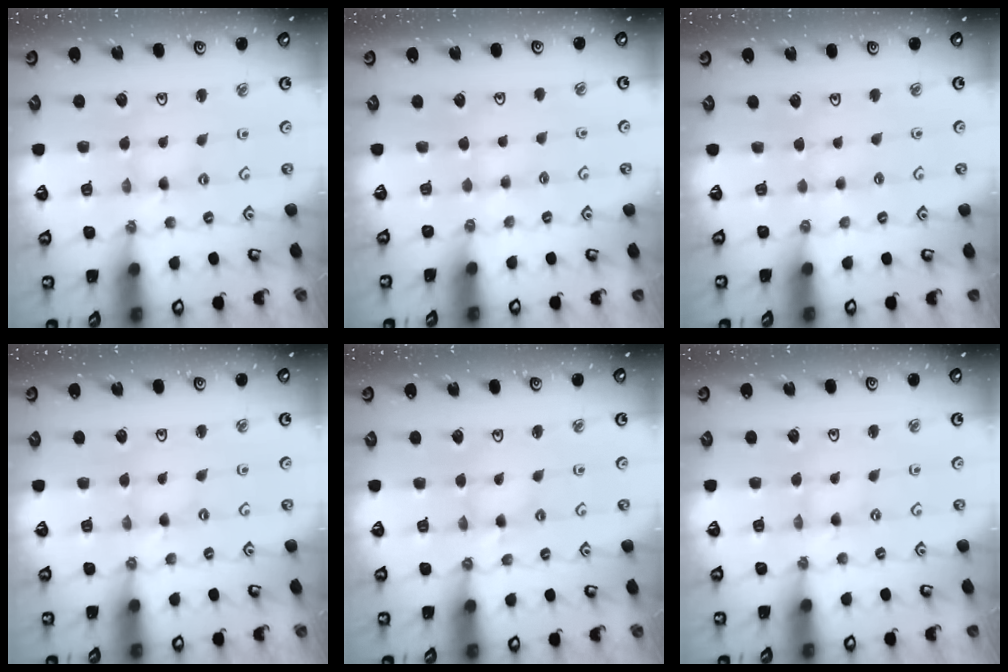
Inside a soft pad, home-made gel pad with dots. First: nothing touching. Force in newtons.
{"total": 2.8, "press": 2.7, "slide": 0.5}
{"total": 1.1, "press": 1.1, "slide": 0.3}
{"total": 0.0}
{"total": 2.6, "press": 2.6, "slide": 0.3}
{"total": 0.0}